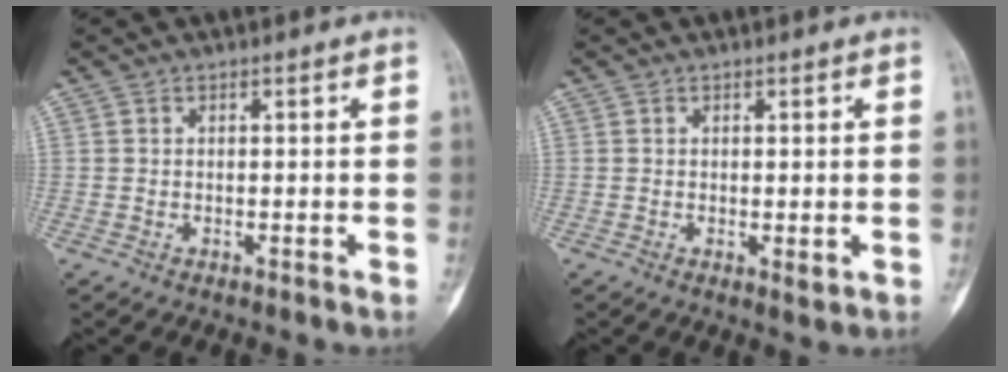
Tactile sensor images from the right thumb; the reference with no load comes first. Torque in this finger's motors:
{"motor_torque": [0.53, 0.29, 0.07, -0.20, 0.06]}